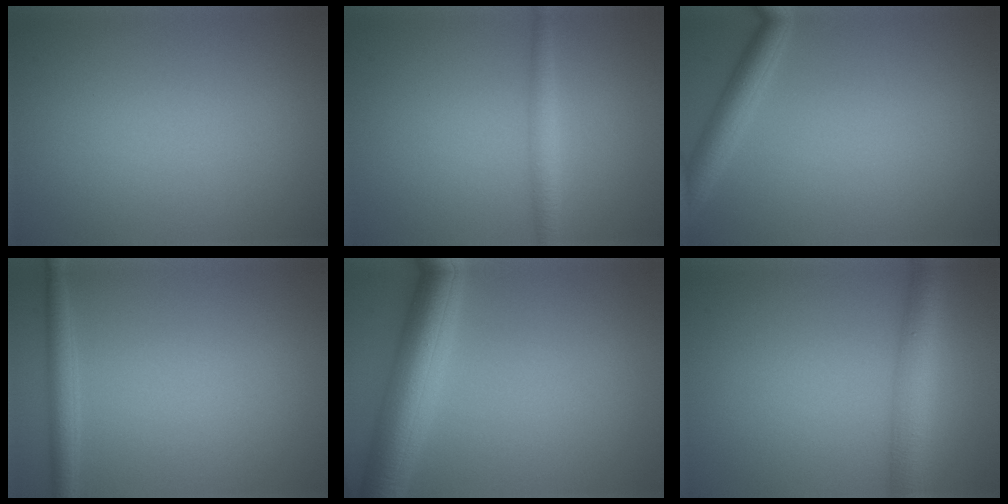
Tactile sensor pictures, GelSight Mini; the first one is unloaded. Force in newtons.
{"total": 1.9, "press": 1.9, "slide": 0.0}
{"total": 2.7, "press": 2.7, "slide": 0.1}
{"total": 2.0, "press": 2.0, "slide": 0.1}
{"total": 6.8, "press": 6.8, "slide": 0.2}
{"total": 4.9, "press": 4.9, "slide": 0.2}